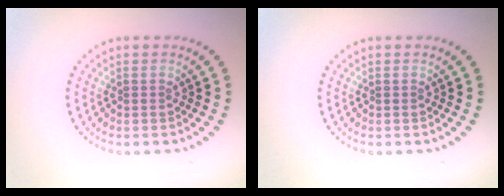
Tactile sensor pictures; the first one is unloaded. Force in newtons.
{"total": 0.0}